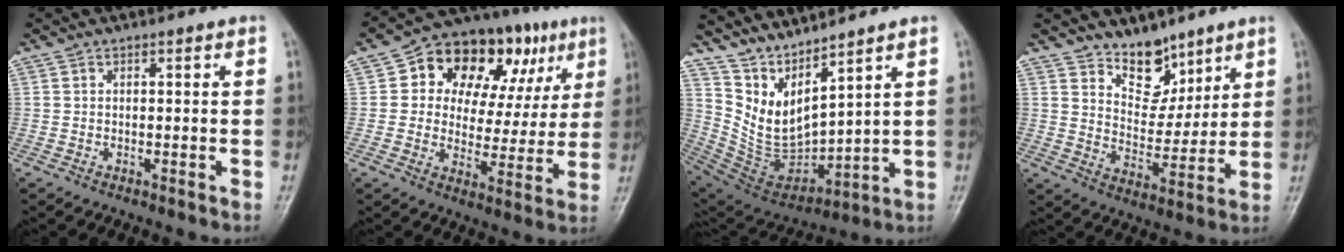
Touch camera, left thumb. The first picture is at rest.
{"total": 20.5, "force": [7.8, 12.9, 13.9], "torque": [-0.137, 0.014, 0.111]}
{"total": 10.8, "force": [8.9, 2.6, 5.6], "torque": [-0.090, -0.072, 0.204]}
{"total": 8.9, "force": [6.8, 4.9, 3.0], "torque": [-0.013, -0.055, 0.125]}